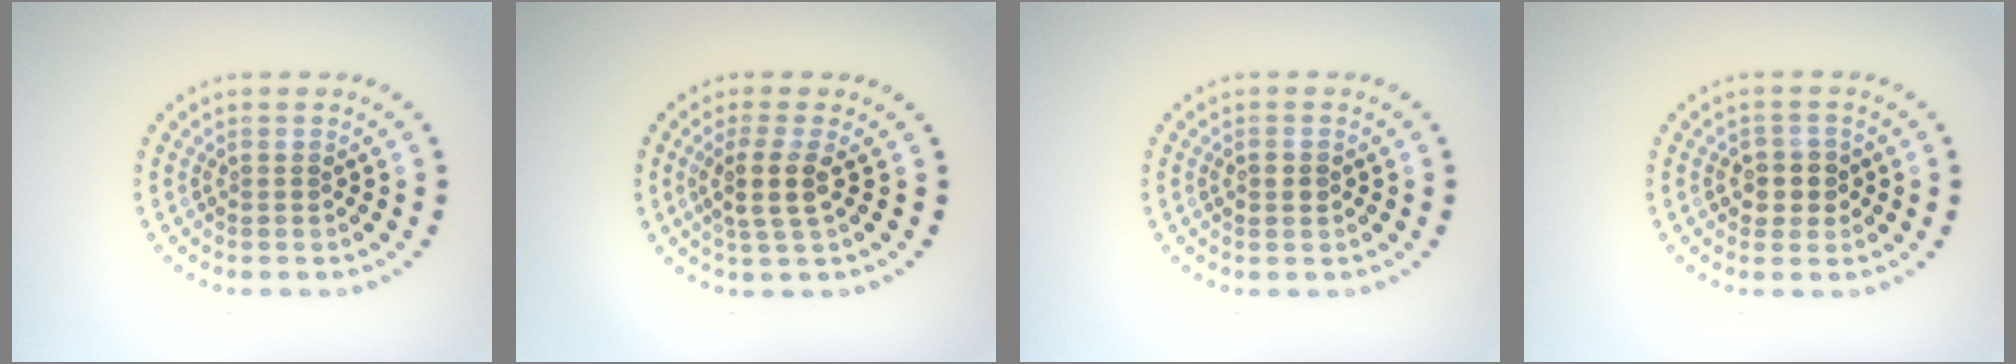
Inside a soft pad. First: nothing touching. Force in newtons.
{"total": 2.8, "press": 2.4, "slide": 1.5}
{"total": 1.7, "press": 1.6, "slide": 0.3}
{"total": 2.4, "press": 2.3, "slide": 0.9}